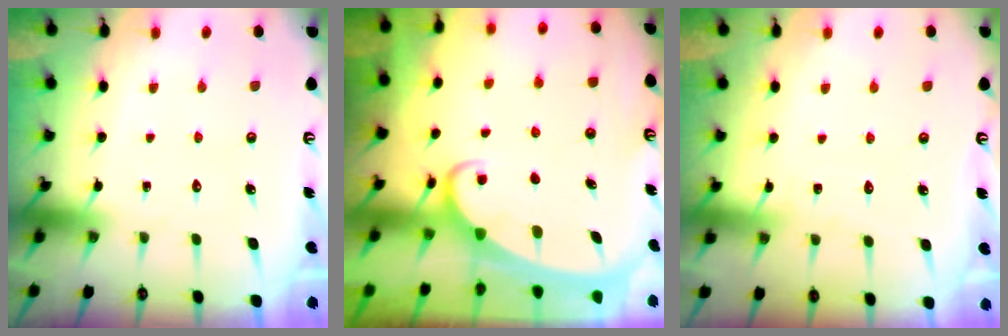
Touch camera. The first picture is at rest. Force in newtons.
{"total": 2.0, "press": 2.0, "slide": 0.3}
{"total": 2.8, "press": 2.8, "slide": 0.4}